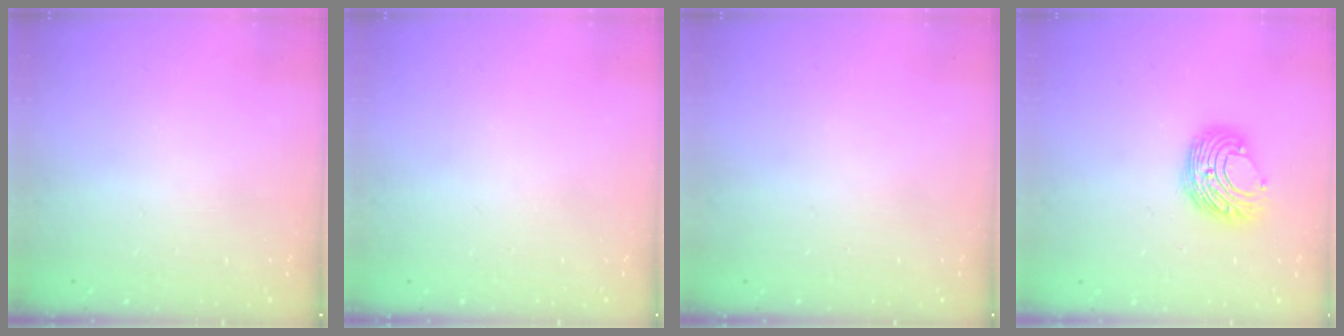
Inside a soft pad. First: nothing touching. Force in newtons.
{"total": 0.0}
{"total": 0.0}
{"total": 9.1, "press": 9.1, "slide": 0.4}